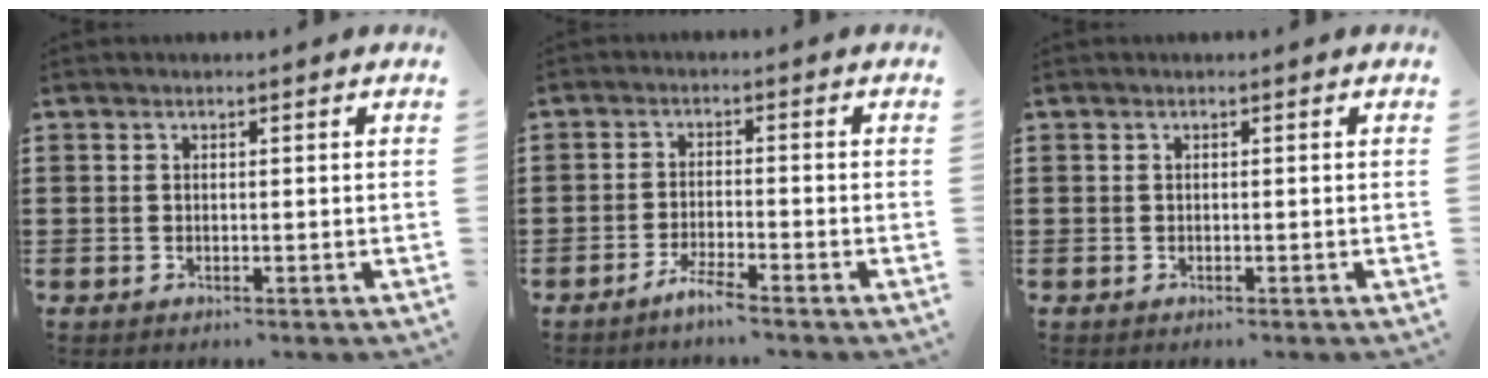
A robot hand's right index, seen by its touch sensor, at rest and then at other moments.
{"total": 2.9, "force": [-2.5, -0.2, 1.5], "torque": [-0.032, 0.001, -0.049]}
{"total": 0.0}